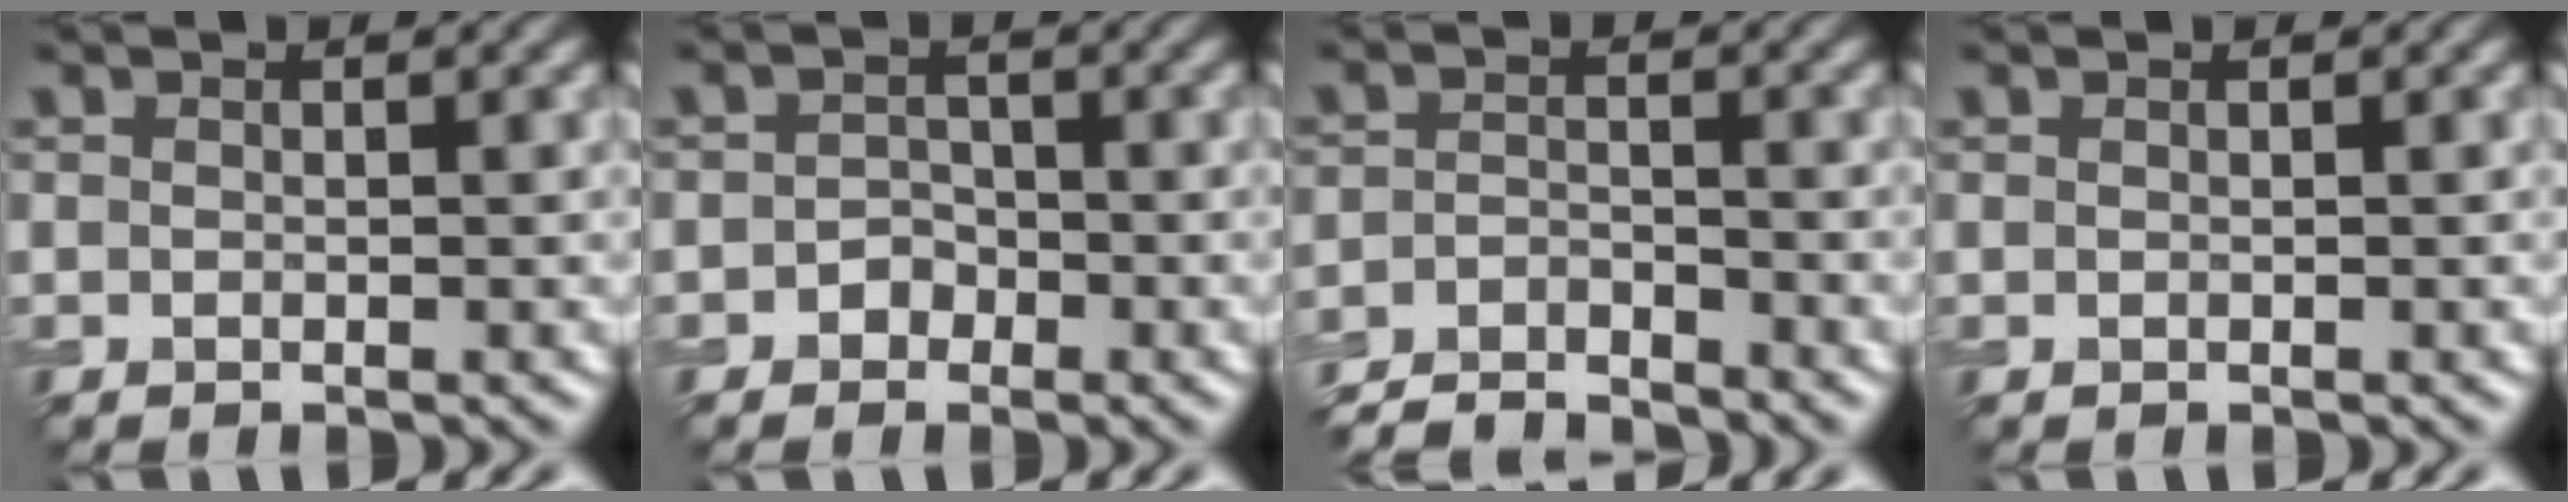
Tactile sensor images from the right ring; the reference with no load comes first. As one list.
[{"total": 1.5, "force": [-0.8, 1.2, 0.4], "torque": [-0.001, 0.005, -0.015]}, {"total": 4.3, "force": [-4.1, 0.8, 1.0], "torque": [-0.021, -0.007, -0.084]}, {"total": 0.0}]